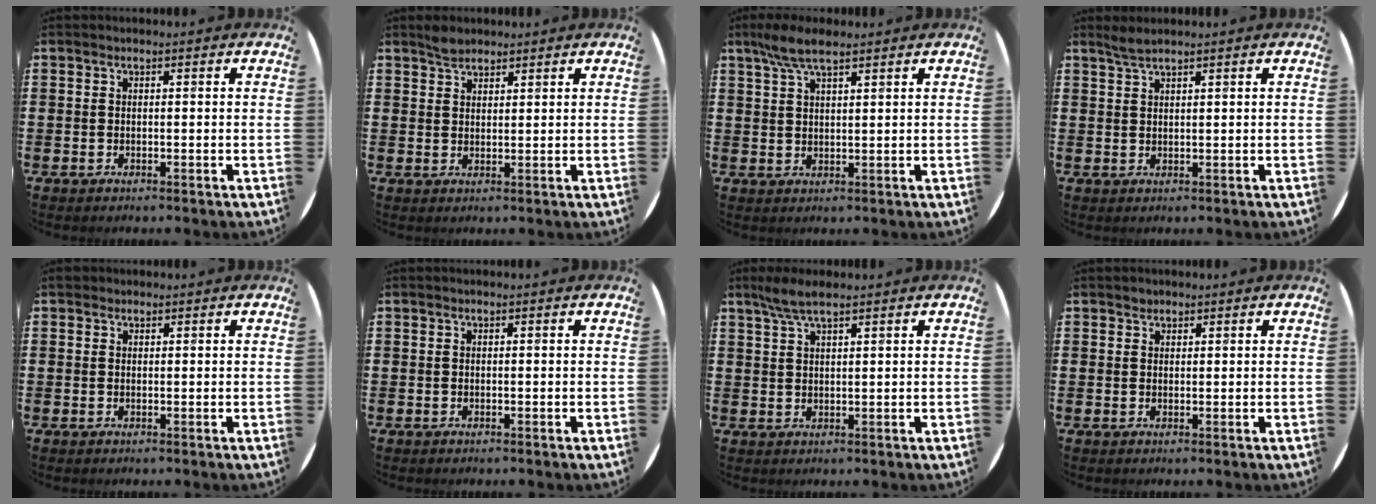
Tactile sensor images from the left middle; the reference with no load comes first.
{"total": 2.1, "force": [1.9, 0.8, 0.2], "torque": [-0.006, 0.003, 0.037]}
{"total": 5.0, "force": [3.7, 1.2, 3.1], "torque": [-0.069, 0.002, 0.066]}
{"total": 1.8, "force": [1.6, 0.0, 0.8], "torque": [-0.017, 0.001, 0.029]}
{"total": 0.9, "force": [0.7, 0.5, 0.0], "torque": [0.007, 0.000, 0.012]}
{"total": 0.0}
{"total": 3.8, "force": [2.8, 0.6, 2.4], "torque": [-0.053, 0.004, 0.050]}
{"total": 1.0, "force": [0.9, 0.4, -0.1], "torque": [0.001, 0.002, 0.017]}